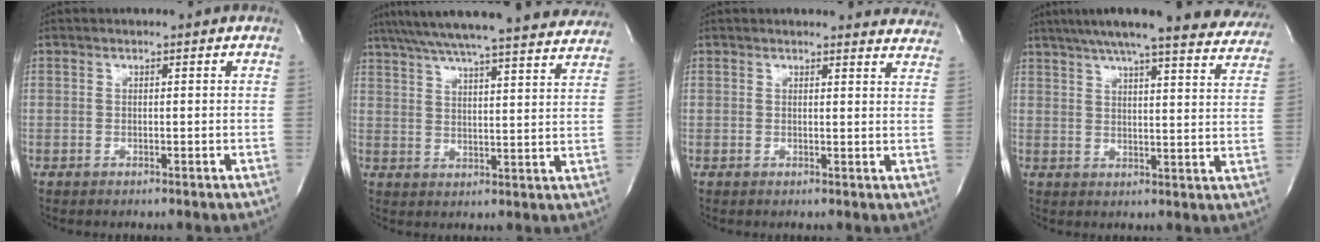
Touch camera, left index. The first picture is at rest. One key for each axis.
{"total": 30.1, "fx": 27.1, "fy": 2.8, "fz": 12.7, "tx": -0.215, "ty": -0.026, "tz": 0.345}
{"total": 11.6, "fx": 11.3, "fy": 2.1, "fz": 1.3, "tx": 0.020, "ty": -0.042, "tz": 0.089}
{"total": 26.3, "fx": 23.1, "fy": 3.6, "fz": 12.2, "tx": -0.179, "ty": -0.029, "tz": 0.271}